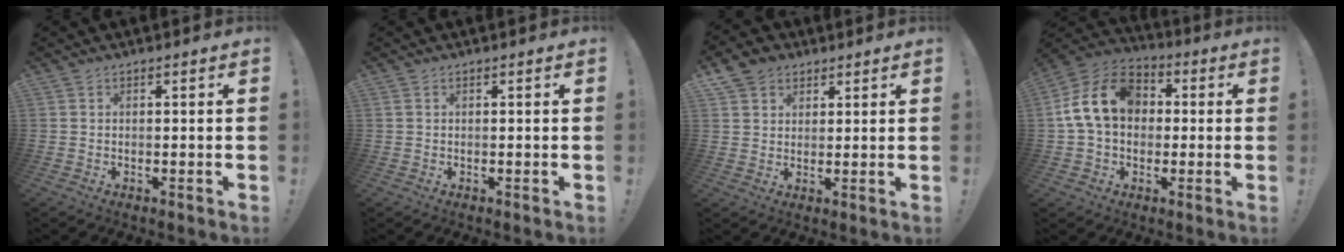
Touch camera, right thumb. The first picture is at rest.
{"total": 0.0}
{"total": 6.3, "force": [3.9, 4.8, 1.4], "torque": [-0.019, -0.018, 0.076]}
{"total": 16.7, "force": [2.7, 12.4, 10.8], "torque": [-0.193, 0.019, 0.054]}